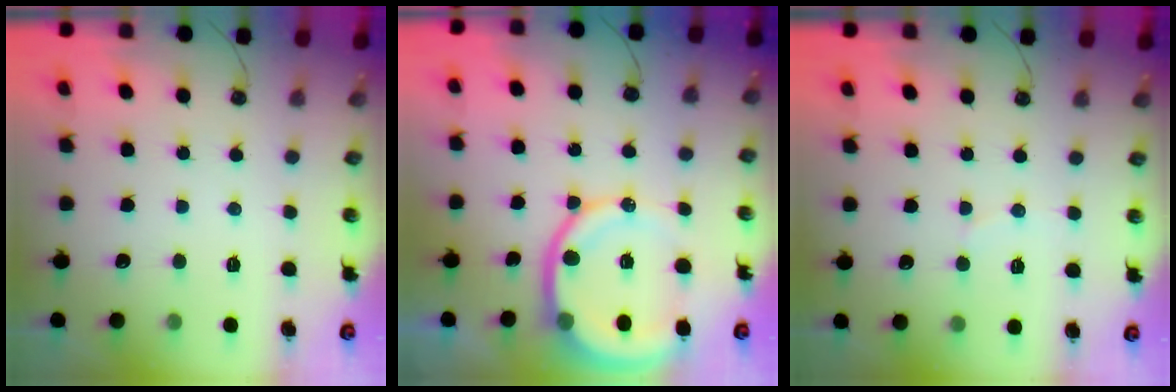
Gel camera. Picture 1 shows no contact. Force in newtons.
{"total": 12.9, "press": 12.8, "slide": 1.7}
{"total": 4.6, "press": 4.6, "slide": 0.4}